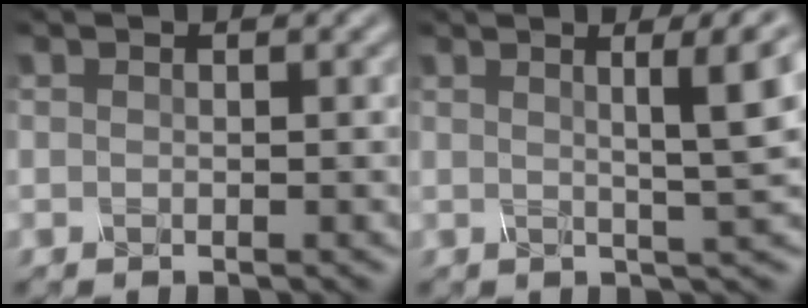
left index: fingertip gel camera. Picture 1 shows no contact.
{"total": 7.1, "force": [2.2, 1.6, 6.6], "torque": [-0.058, 0.022, 0.029]}